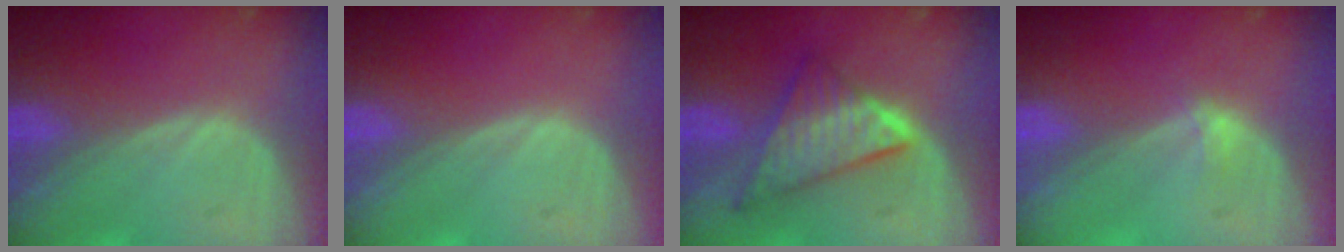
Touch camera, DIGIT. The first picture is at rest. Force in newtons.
{"total": 0.0}
{"total": 7.9, "press": 7.9, "slide": 0.5}
{"total": 1.3, "press": 0.9, "slide": 0.9}